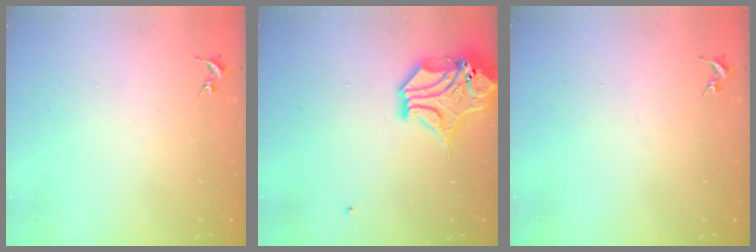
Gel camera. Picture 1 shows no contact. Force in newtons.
{"total": 14.3, "press": 14.1, "slide": 2.1}
{"total": 0.0}